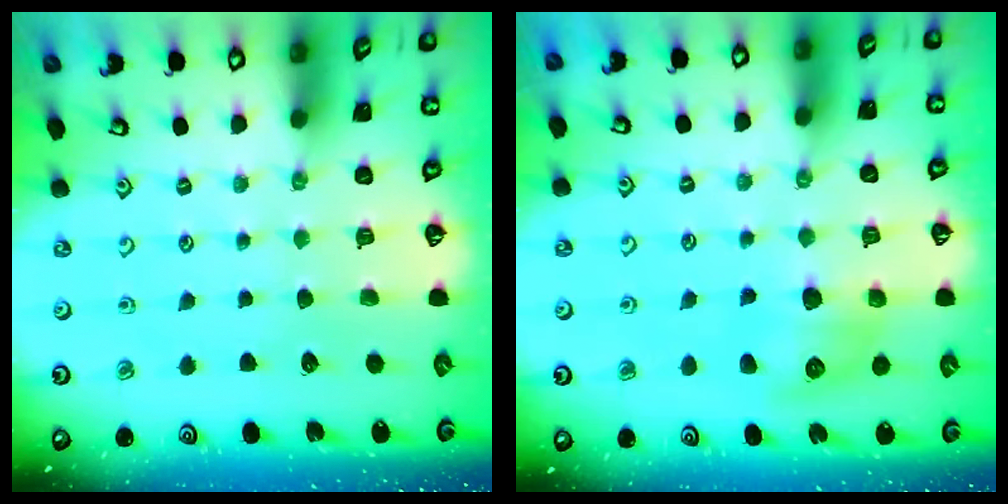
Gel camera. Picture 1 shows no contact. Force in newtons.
{"total": 10.1, "press": 10.1, "slide": 0.2}